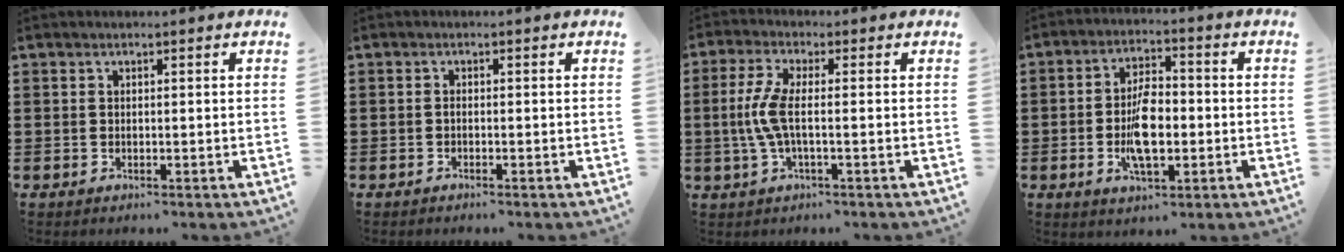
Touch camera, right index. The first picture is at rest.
{"total": 0.8, "force": [-0.6, -0.1, 0.4], "torque": [-0.010, -0.006, -0.012]}
{"total": 5.7, "force": [-0.6, 1.3, 5.5], "torque": [-0.136, -0.012, -0.025]}
{"total": 7.9, "force": [-1.4, 3.6, 6.9], "torque": [-0.130, 0.000, -0.028]}